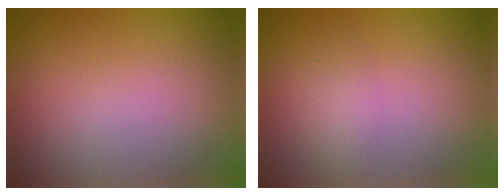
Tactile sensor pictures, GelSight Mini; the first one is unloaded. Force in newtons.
{"total": 1.6, "press": 1.5, "slide": 0.2}